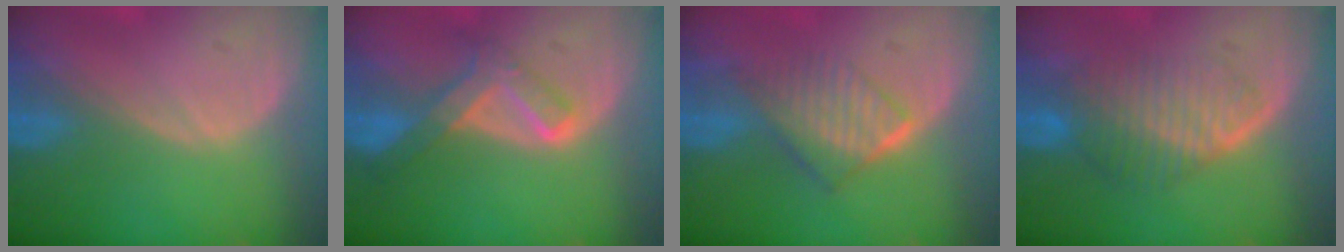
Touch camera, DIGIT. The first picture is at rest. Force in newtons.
{"total": 6.5, "press": 5.9, "slide": 2.6}
{"total": 6.4, "press": 5.7, "slide": 2.9}
{"total": 6.7, "press": 6.4, "slide": 1.7}